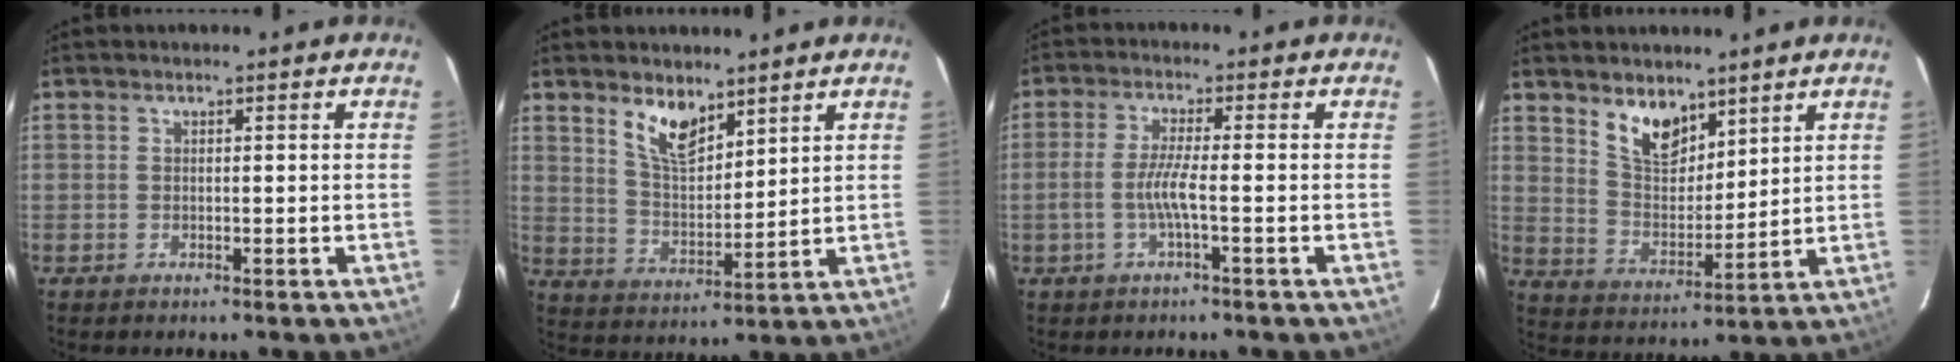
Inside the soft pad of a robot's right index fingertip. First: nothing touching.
{"total": 8.0, "force": [5.5, 3.3, 4.8], "torque": [-0.085, 0.002, 0.112]}
{"total": 4.6, "force": [-1.4, -0.1, 4.3], "torque": [-0.095, 0.000, -0.028]}
{"total": 9.0, "force": [6.3, 4.6, 4.5], "torque": [-0.074, 0.004, 0.125]}